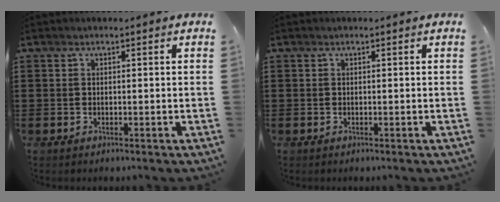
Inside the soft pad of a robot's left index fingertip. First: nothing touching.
{"total": 0.0}